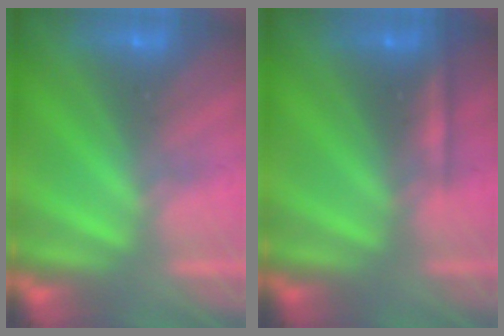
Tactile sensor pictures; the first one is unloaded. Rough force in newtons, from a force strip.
{"total": 2.2}